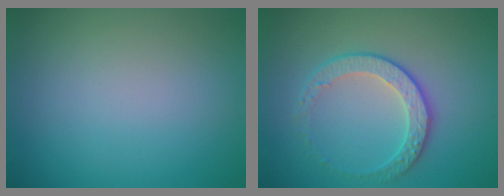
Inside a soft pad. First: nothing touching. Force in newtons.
{"total": 2.8, "press": 2.4, "slide": 1.4}